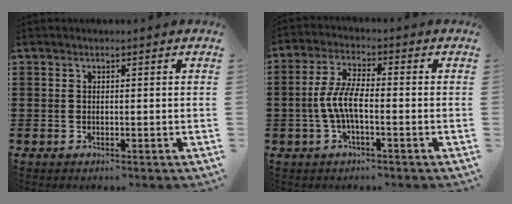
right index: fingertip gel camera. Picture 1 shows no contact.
{"total": 5.7, "force": [-1.6, 1.5, 5.3], "torque": [-0.126, -0.009, -0.039]}